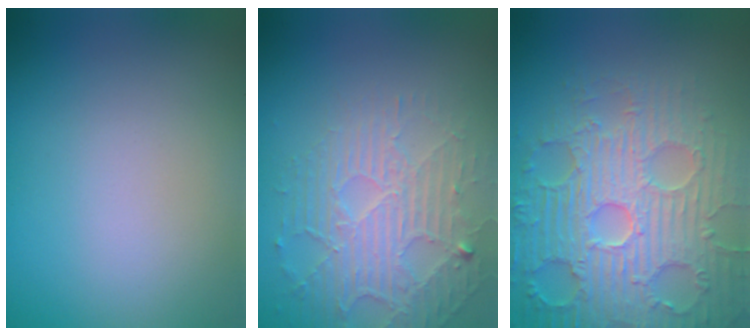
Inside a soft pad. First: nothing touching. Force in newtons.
{"total": 4.7, "press": 3.4, "slide": 3.3}
{"total": 8.0, "press": 6.4, "slide": 4.8}